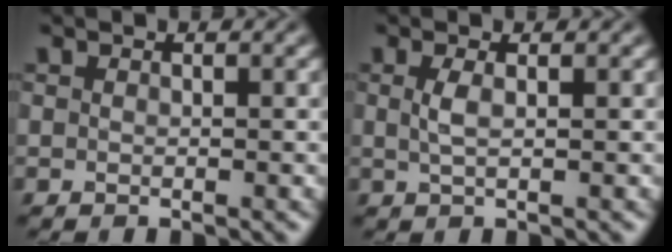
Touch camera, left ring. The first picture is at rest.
{"total": 1.4, "force": [0.3, 0.4, 1.3], "torque": [-0.029, 0.002, 0.006]}